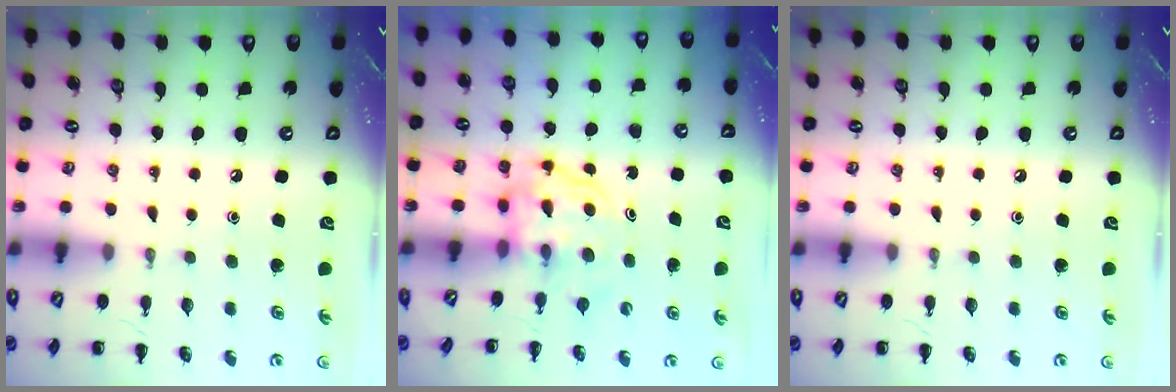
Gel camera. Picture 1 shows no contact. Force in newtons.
{"total": 3.8, "press": 3.8, "slide": 0.2}
{"total": 0.0}